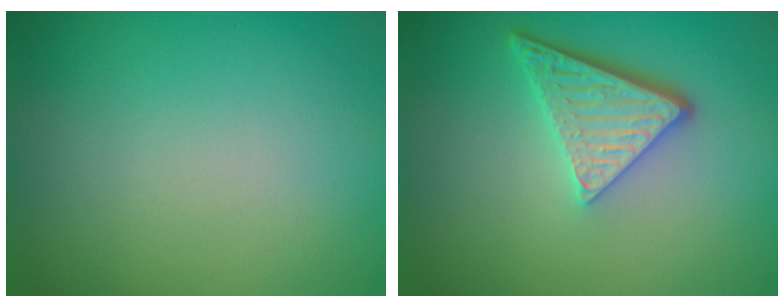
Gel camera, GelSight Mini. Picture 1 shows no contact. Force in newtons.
{"total": 4.7, "press": 3.5, "slide": 3.1}